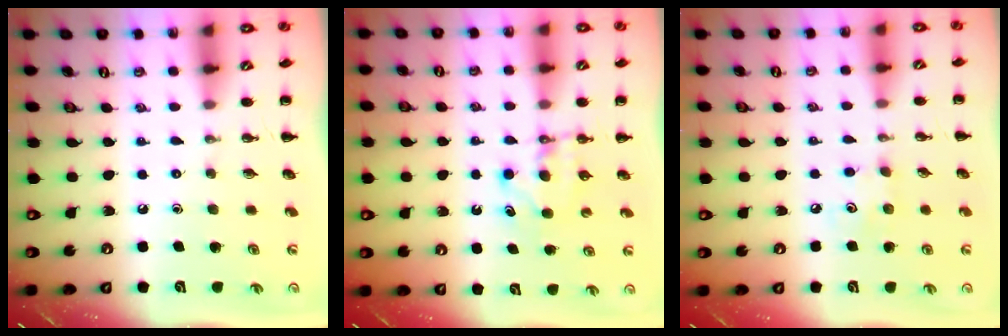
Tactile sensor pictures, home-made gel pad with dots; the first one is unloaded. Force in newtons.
{"total": 5.0, "press": 4.8, "slide": 1.3}
{"total": 4.9, "press": 4.8, "slide": 1.1}